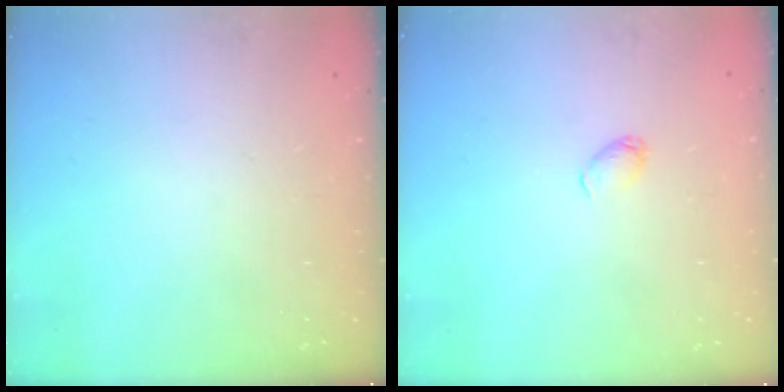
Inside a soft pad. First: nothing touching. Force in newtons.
{"total": 3.1, "press": 3.1, "slide": 0.5}